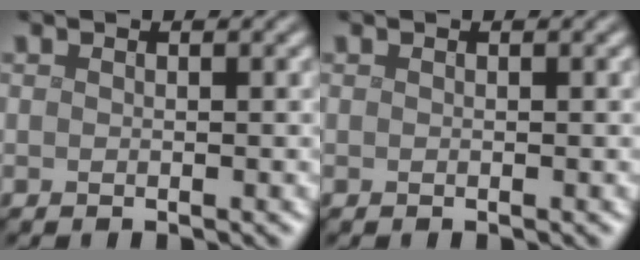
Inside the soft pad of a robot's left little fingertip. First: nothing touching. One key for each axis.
{"total": 0.0}